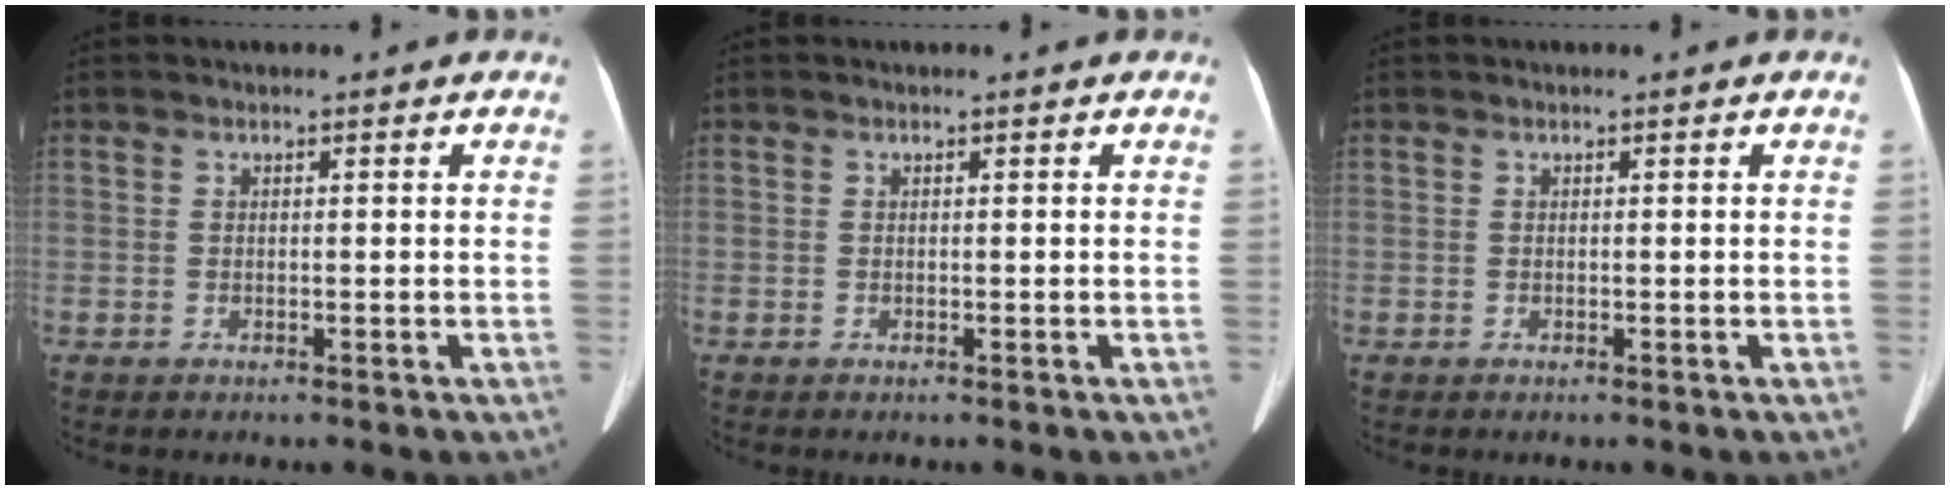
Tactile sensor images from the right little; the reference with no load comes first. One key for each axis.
{"total": 0.0}
{"total": 0.0}